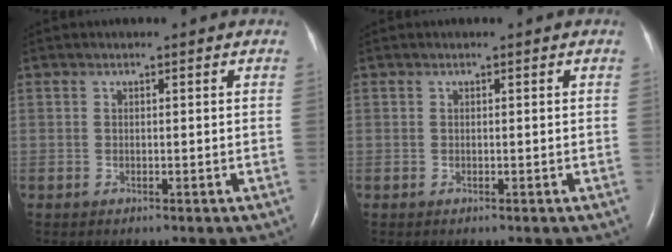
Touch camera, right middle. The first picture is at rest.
{"total": 0.0}